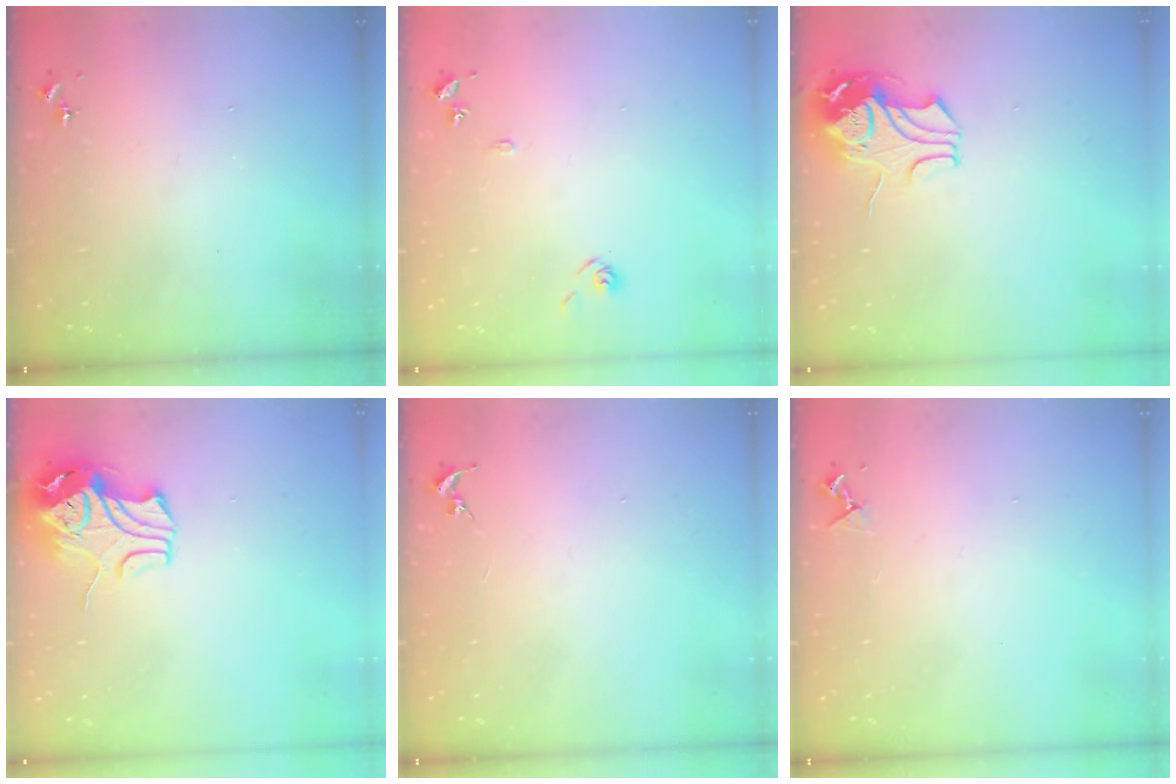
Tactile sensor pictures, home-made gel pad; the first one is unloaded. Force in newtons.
{"total": 7.2, "press": 7.2, "slide": 0.7}
{"total": 10.0, "press": 9.9, "slide": 1.5}
{"total": 10.8, "press": 10.6, "slide": 1.6}
{"total": 0.0}
{"total": 3.8, "press": 3.7, "slide": 0.6}